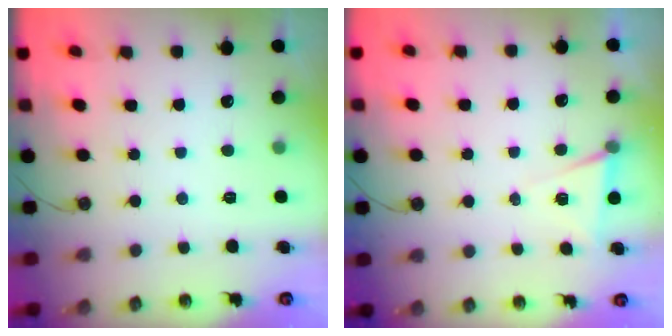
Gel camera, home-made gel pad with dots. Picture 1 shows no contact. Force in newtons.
{"total": 6.3, "press": 4.2, "slide": 4.7}